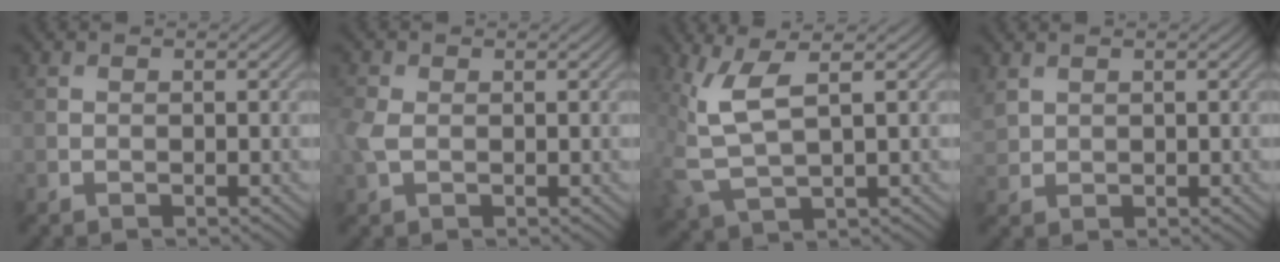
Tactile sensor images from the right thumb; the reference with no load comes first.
{"total": 2.6, "force": [0.0, 1.8, 2.0], "torque": [-0.063, 0.001, -0.002]}
{"total": 6.5, "force": [1.7, 2.3, 5.8], "torque": [-0.152, 0.004, 0.038]}
{"total": 1.9, "force": [1.3, 1.1, 0.8], "torque": [-0.028, 0.004, 0.033]}